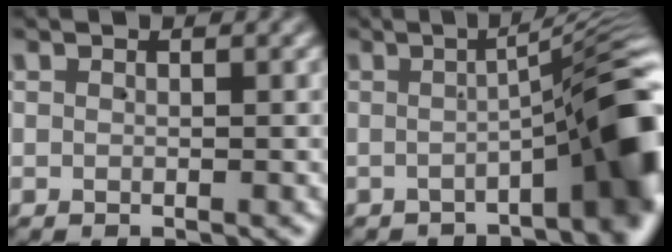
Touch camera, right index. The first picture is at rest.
{"total": 9.4, "force": [-2.9, 2.3, 8.7], "torque": [-0.089, 0.018, -0.049]}